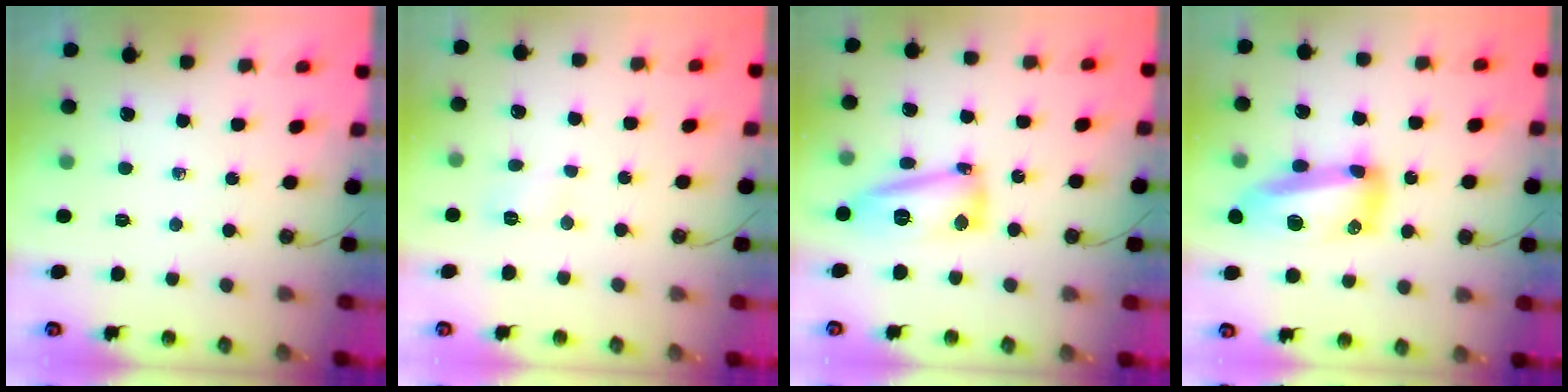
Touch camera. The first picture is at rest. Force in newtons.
{"total": 3.9, "press": 3.9, "slide": 0.5}
{"total": 14.4, "press": 14.2, "slide": 2.5}
{"total": 15.4, "press": 15.3, "slide": 1.5}